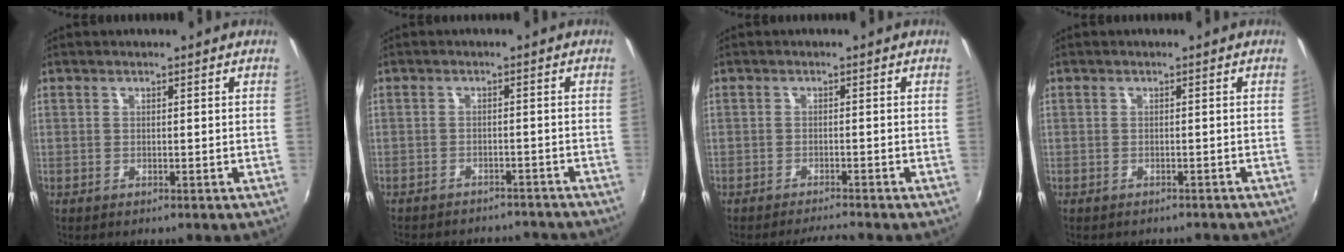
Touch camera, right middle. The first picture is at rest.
{"total": 13.0, "force": [-11.5, 4.3, 4.3], "torque": [-0.101, -0.003, -0.148]}
{"total": 3.3, "force": [-3.1, -0.4, 0.9], "torque": [-0.026, -0.006, -0.056]}
{"total": 2.4, "force": [-2.2, 0.8, 0.7], "torque": [-0.015, -0.010, -0.028]}